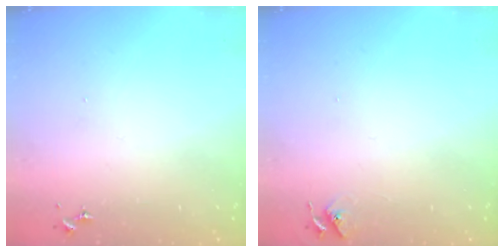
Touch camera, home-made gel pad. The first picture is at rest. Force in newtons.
{"total": 5.8, "press": 5.8, "slide": 0.7}